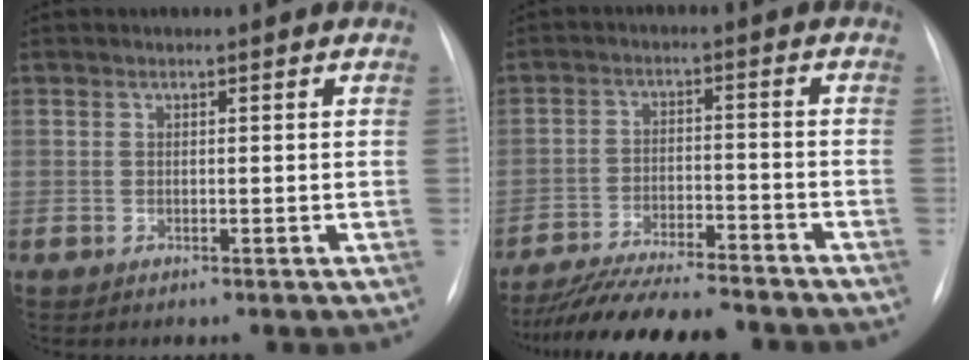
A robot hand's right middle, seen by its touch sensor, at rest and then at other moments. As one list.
[{"total": 15.7, "force": [-14.1, 2.0, 6.6], "torque": [-0.118, -0.006, -0.215]}]